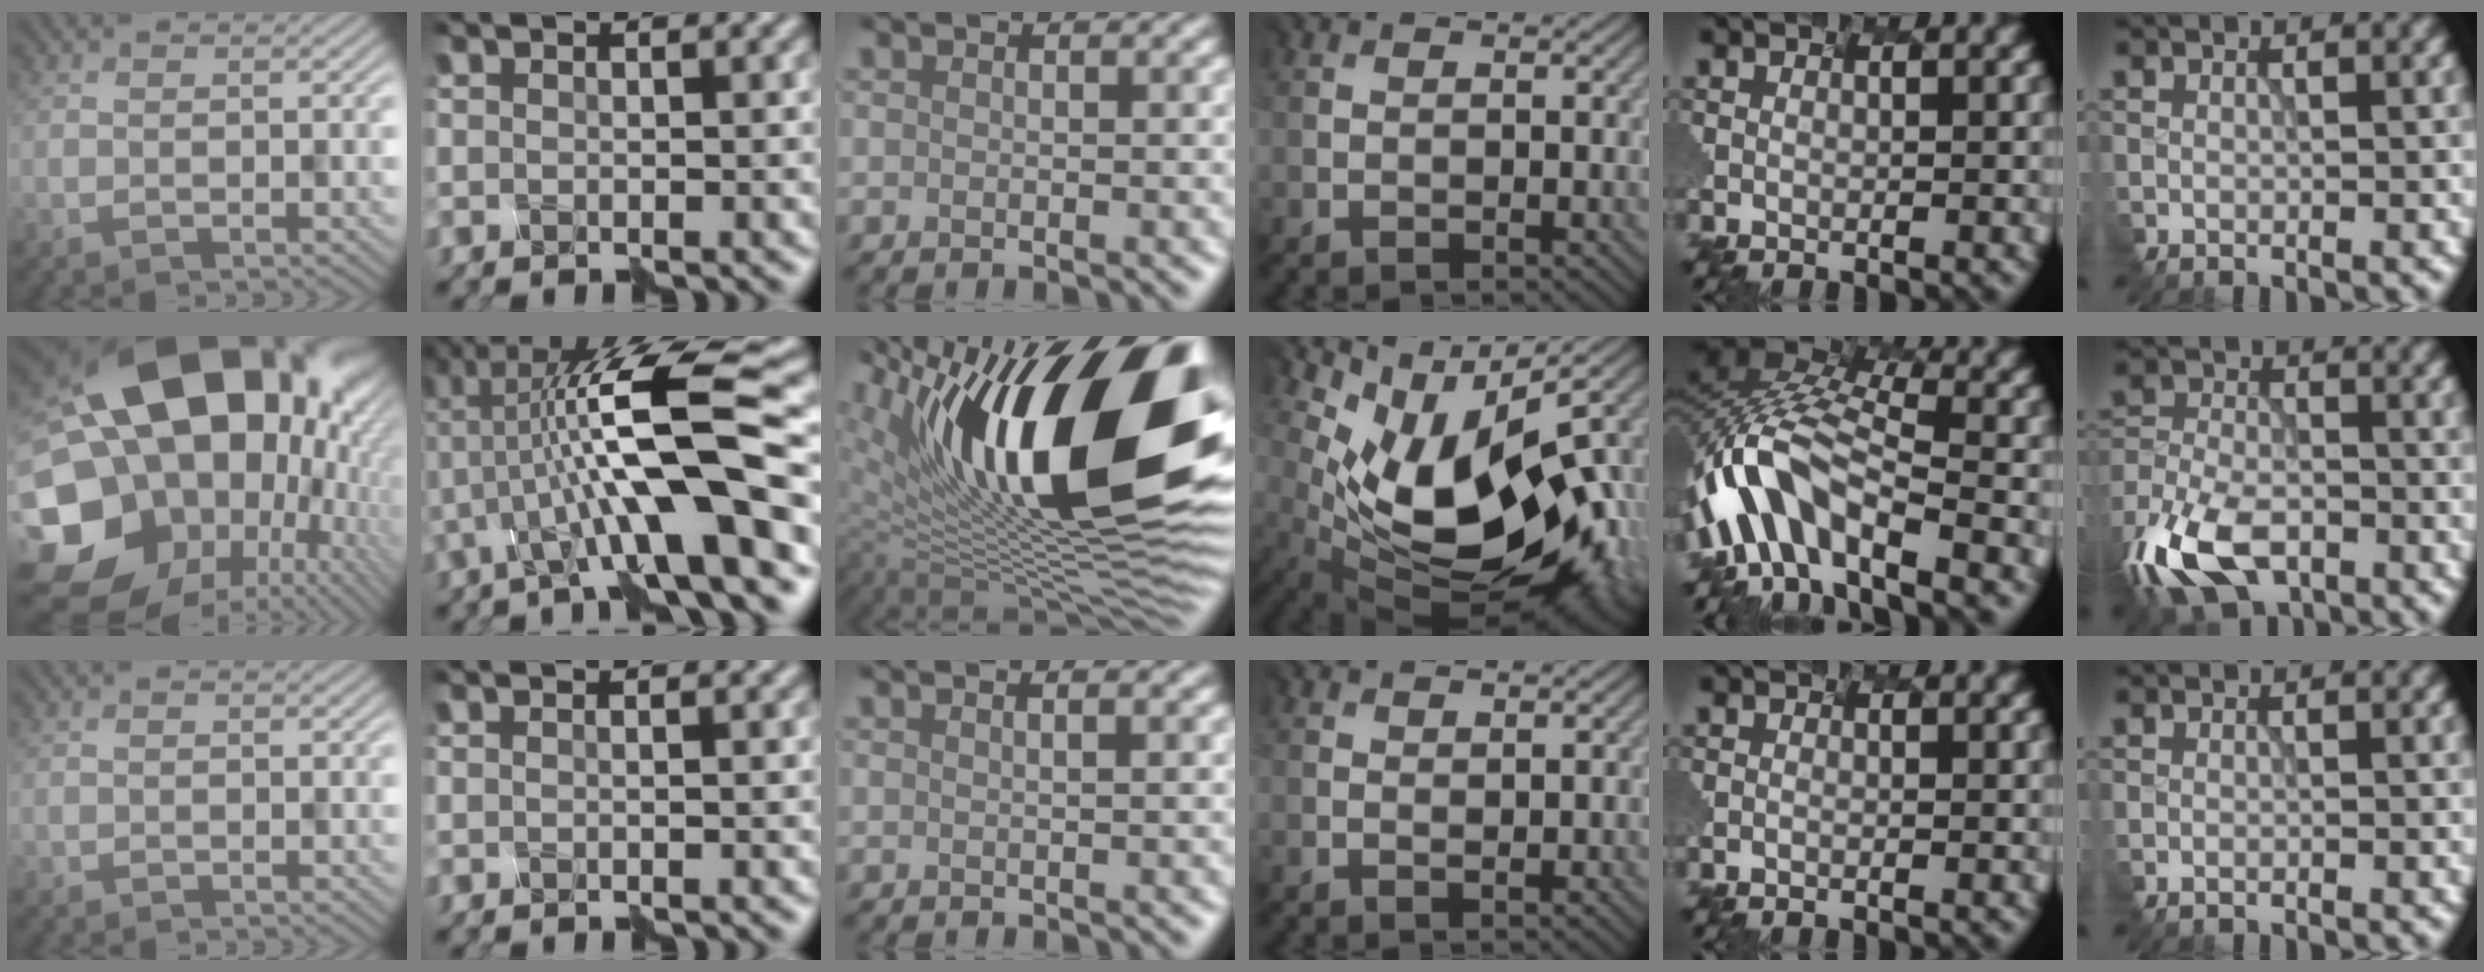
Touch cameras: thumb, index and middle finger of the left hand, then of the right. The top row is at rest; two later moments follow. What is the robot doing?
{"motion": "disassemble", "object": "markers"}